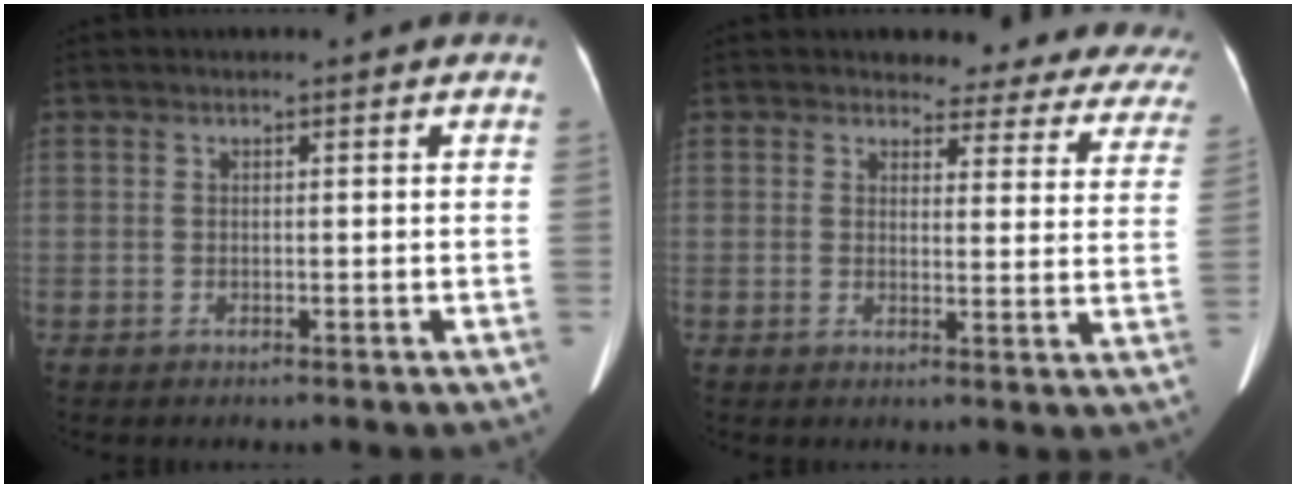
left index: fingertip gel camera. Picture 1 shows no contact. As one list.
[{"total": 15.3, "force": [14.0, 5.0, 3.6], "torque": [-0.001, -0.057, 0.119]}]